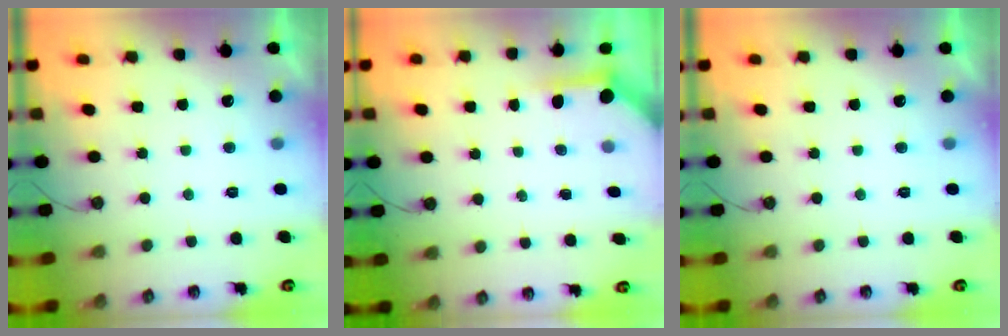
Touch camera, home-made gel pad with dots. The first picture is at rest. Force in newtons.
{"total": 3.8, "press": 3.8, "slide": 0.4}
{"total": 0.0}